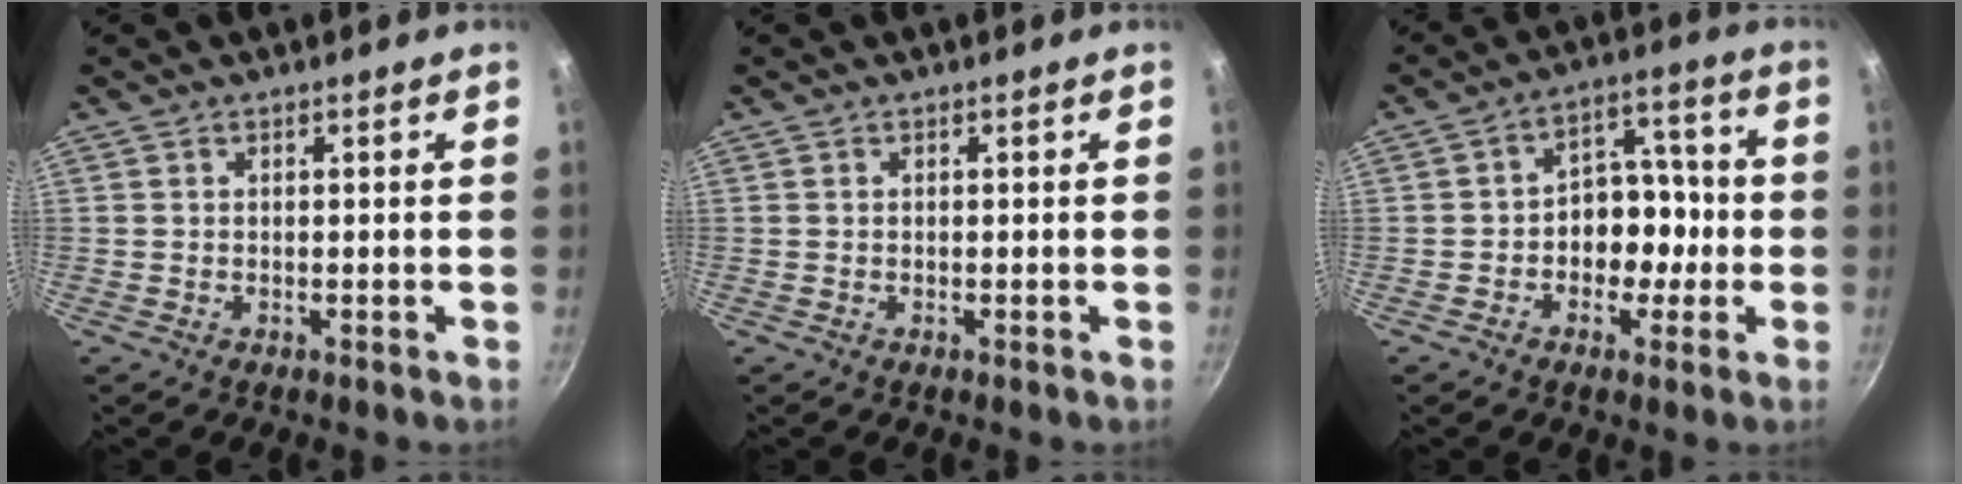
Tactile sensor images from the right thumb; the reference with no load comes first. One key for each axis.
{"total": 0.0}
{"total": 9.4, "fx": -2.0, "fy": 7.2, "fz": 5.7, "tx": -0.017, "ty": 0.039, "tz": -0.037}